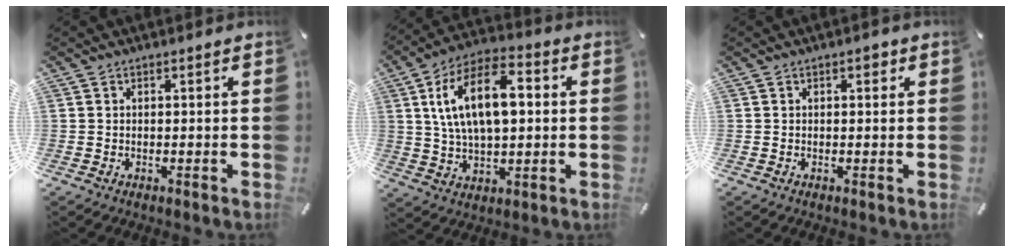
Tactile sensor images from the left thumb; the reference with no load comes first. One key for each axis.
{"total": 16.0, "fx": 3.8, "fy": 8.7, "fz": 12.9, "tx": -0.245, "ty": 0.006, "tz": 0.062}
{"total": 1.4, "fx": 0.5, "fy": 0.9, "fz": 1.0, "tx": -0.012, "ty": 0.003, "tz": 0.006}